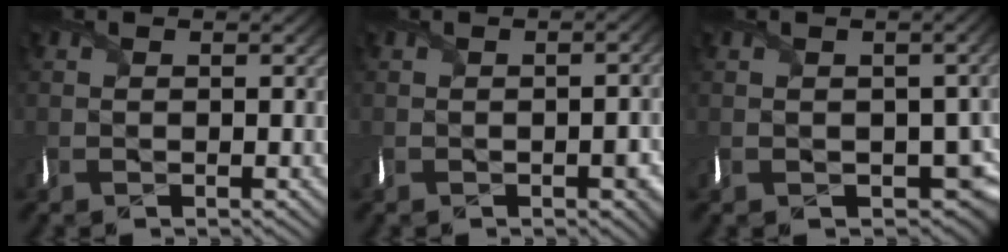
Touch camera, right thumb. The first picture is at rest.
{"total": 3.4, "force": [-1.2, 1.7, 2.7], "torque": [-0.033, -0.010, -0.010]}
{"total": 6.0, "force": [-0.7, 4.6, 3.8], "torque": [-0.067, -0.035, -0.004]}